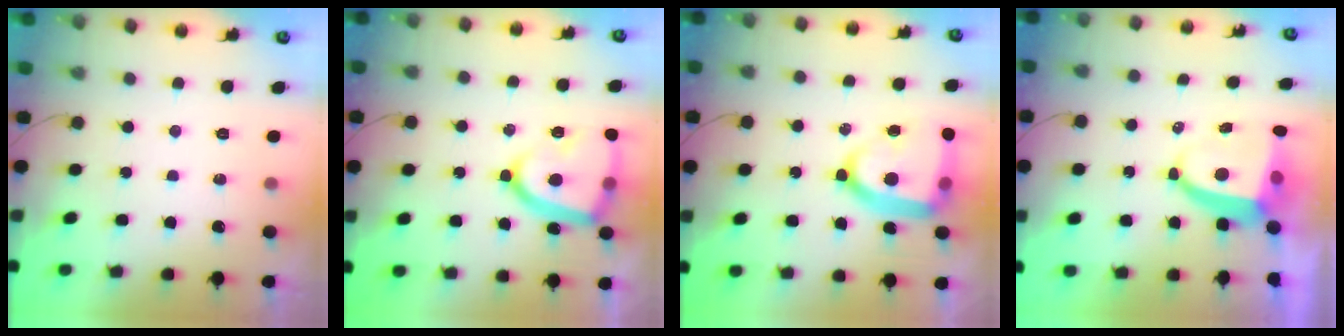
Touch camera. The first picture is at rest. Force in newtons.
{"total": 17.6, "press": 17.5, "slide": 1.4}
{"total": 16.7, "press": 16.6, "slide": 1.6}
{"total": 7.5, "press": 7.5, "slide": 1.1}